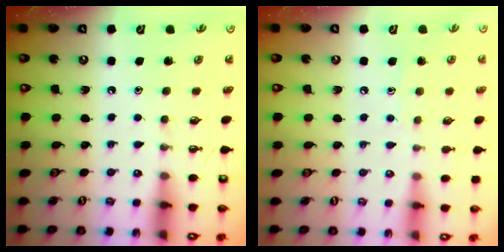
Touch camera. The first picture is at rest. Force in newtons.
{"total": 4.6, "press": 4.6, "slide": 0.5}